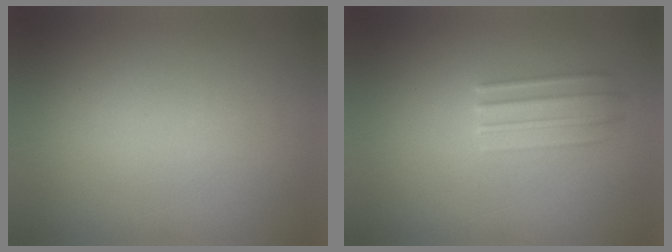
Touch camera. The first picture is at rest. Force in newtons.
{"total": 2.9}